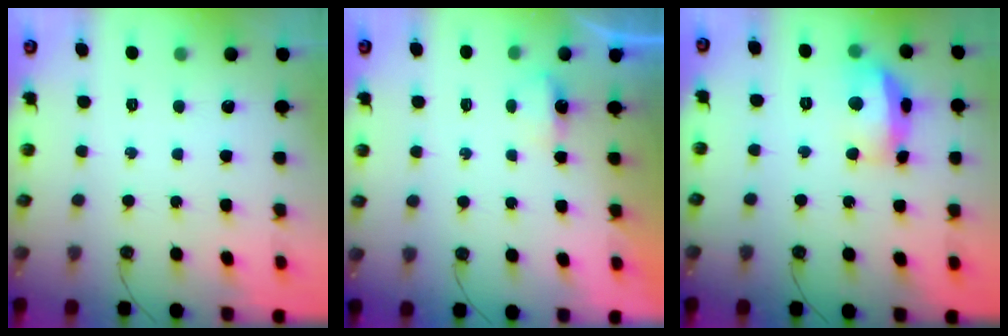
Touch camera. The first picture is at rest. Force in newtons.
{"total": 5.5, "press": 2.6, "slide": 4.9}
{"total": 14.0, "press": 13.9, "slide": 1.5}